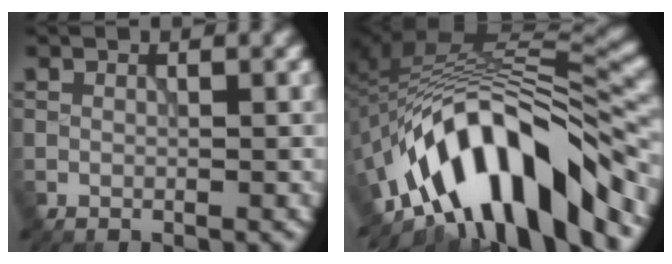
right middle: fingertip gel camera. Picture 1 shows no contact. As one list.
[{"total": 13.0, "force": [-7.7, 4.7, 9.4], "torque": [-0.138, 0.006, -0.129]}]